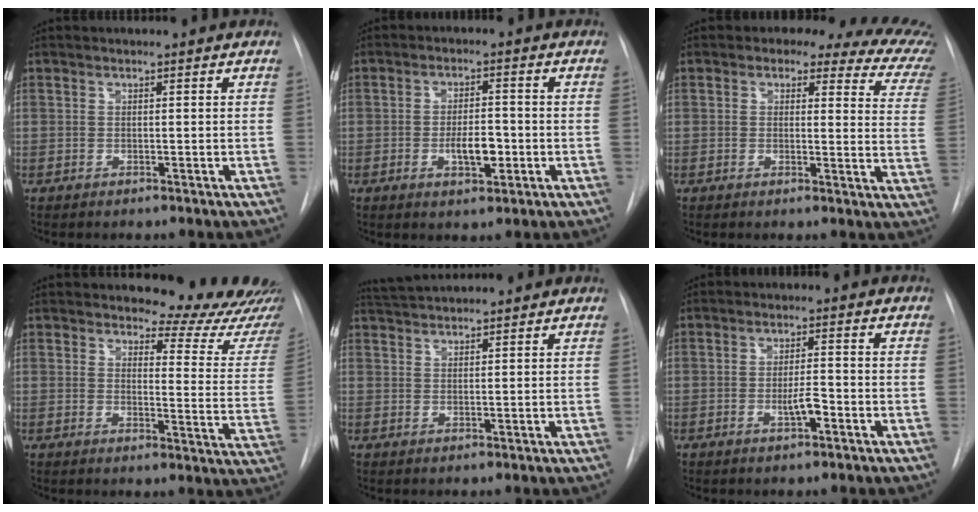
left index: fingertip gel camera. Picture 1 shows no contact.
{"total": 5.0, "force": [-1.4, 2.0, 4.4], "torque": [-0.070, 0.000, -0.019]}
{"total": 12.9, "force": [10.0, 4.6, 6.8], "torque": [-0.050, -0.015, 0.080]}
{"total": 12.9, "force": [12.7, 0.9, 2.1], "torque": [-0.006, -0.103, 0.128]}
{"total": 6.2, "force": [6.0, 0.1, 1.6], "torque": [-0.032, 0.037, 0.097]}
{"total": 3.0, "force": [-1.2, 0.6, 2.6], "torque": [-0.044, 0.001, -0.020]}